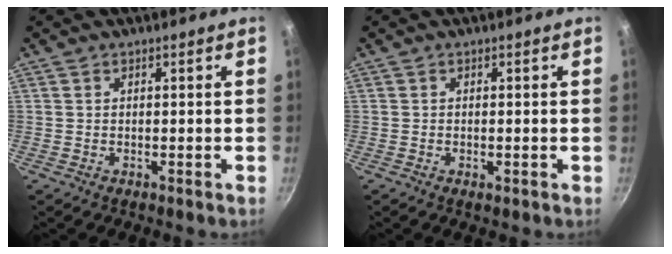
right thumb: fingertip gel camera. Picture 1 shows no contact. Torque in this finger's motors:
{"motor_torque": [-0.41, 0.36, -0.44, 0.15, -0.06]}